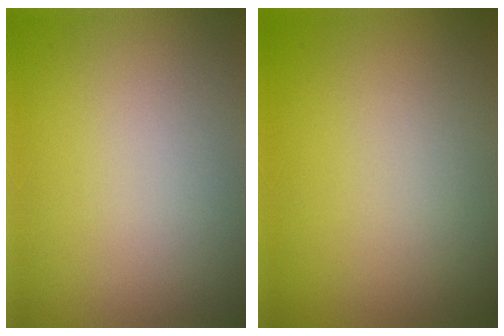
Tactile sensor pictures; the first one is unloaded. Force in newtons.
{"total": 0.0}